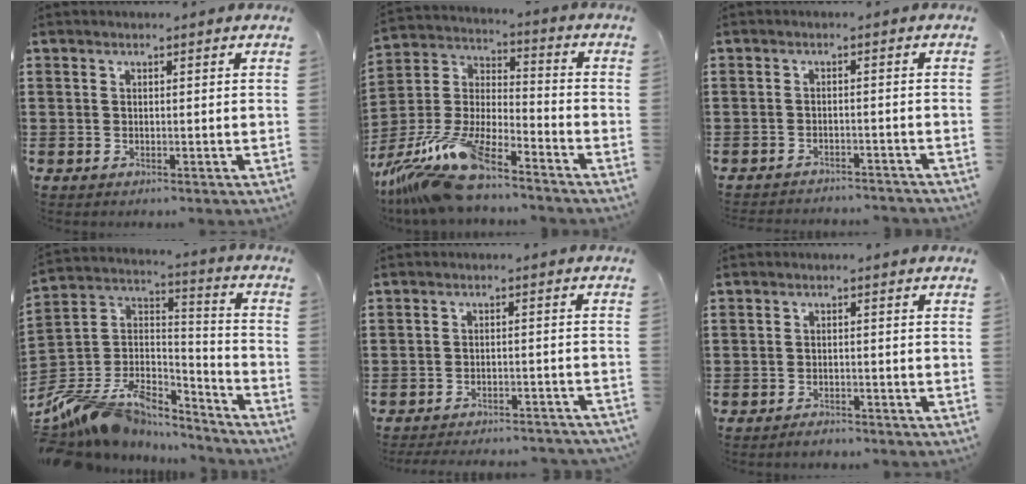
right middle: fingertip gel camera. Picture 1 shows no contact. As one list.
[{"total": 13.0, "force": [-10.9, 1.8, 6.7], "torque": [-0.154, 0.002, -0.217]}, {"total": 2.0, "force": [-2.0, -0.1, 0.1], "torque": [-0.006, 0.002, -0.043]}, {"total": 10.8, "force": [-8.6, 5.3, 3.9], "torque": [-0.098, 0.006, -0.163]}, {"total": 3.1, "force": [-3.1, -0.1, 0.5], "torque": [-0.009, 0.000, -0.064]}, {"total": 1.4, "force": [-1.3, 0.2, 0.2], "torque": [-0.008, 0.000, -0.027]}]